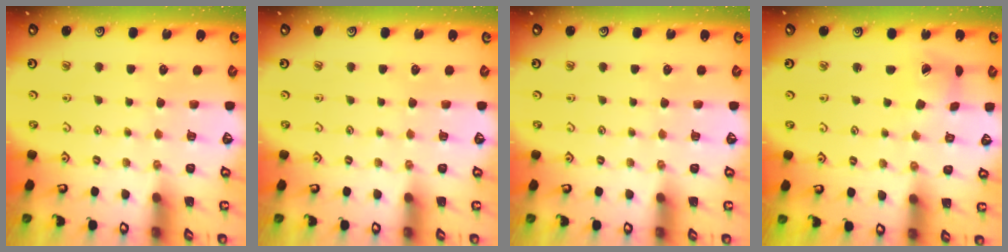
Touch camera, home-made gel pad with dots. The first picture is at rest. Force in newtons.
{"total": 0.0}
{"total": 0.0}
{"total": 5.3, "press": 5.2, "slide": 0.5}